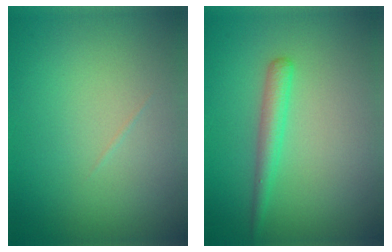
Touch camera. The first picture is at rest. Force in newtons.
{"total": 2.0, "press": 2.0, "slide": 0.1}